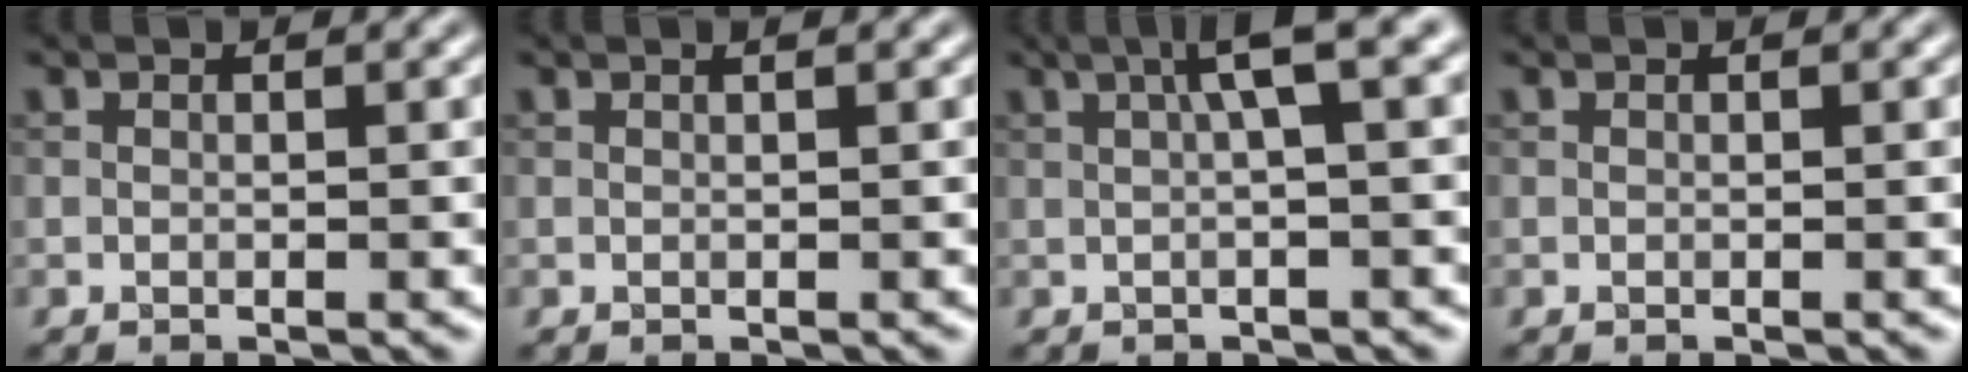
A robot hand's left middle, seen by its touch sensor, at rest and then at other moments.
{"total": 0.7, "force": [0.4, 0.2, 0.5], "torque": [-0.006, 0.003, 0.001]}
{"total": 3.7, "force": [1.1, 0.5, 3.5], "torque": [-0.054, 0.017, 0.016]}
{"total": 0.0}